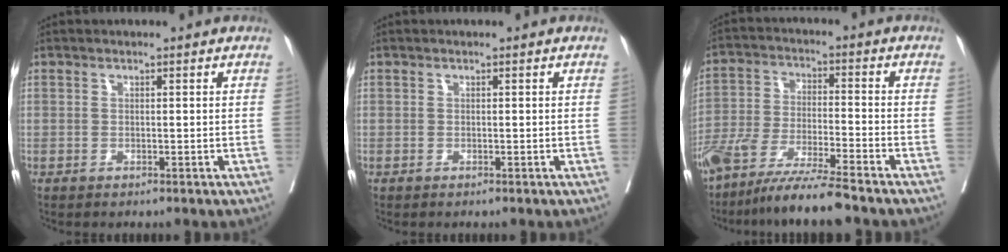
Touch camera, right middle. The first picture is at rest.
{"total": 0.0}
{"total": 10.8, "force": [-8.9, -0.3, 6.1], "torque": [-0.108, -0.029, -0.162]}